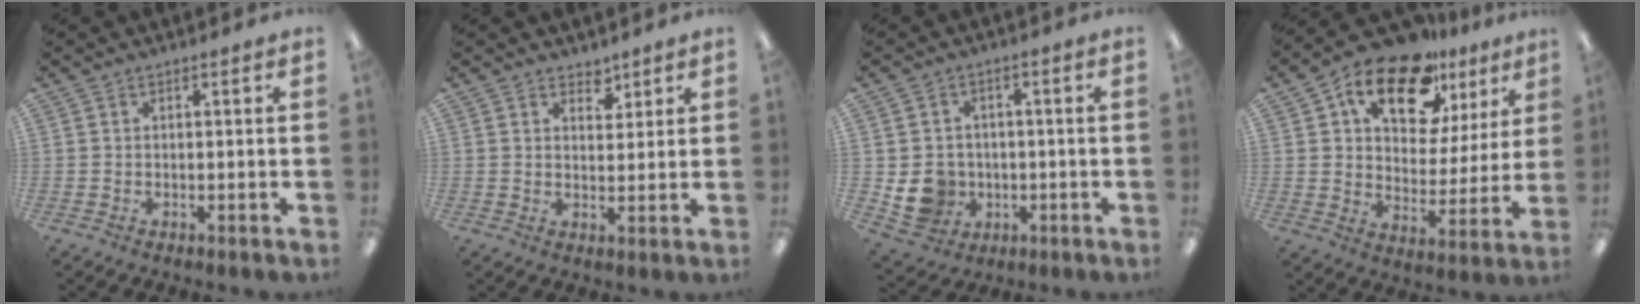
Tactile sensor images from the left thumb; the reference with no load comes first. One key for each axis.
{"total": 3.8, "fx": 3.0, "fy": 2.1, "fz": 0.8, "tx": 0.000, "ty": -0.018, "tz": 0.050}
{"total": 8.0, "fx": -1.1, "fy": 7.5, "fz": 2.5, "tx": -0.067, "ty": 0.005, "tz": -0.013}
{"total": 19.4, "fx": 12.7, "fy": 9.5, "fz": 11.1, "tx": -0.183, "ty": -0.066, "tz": 0.219}